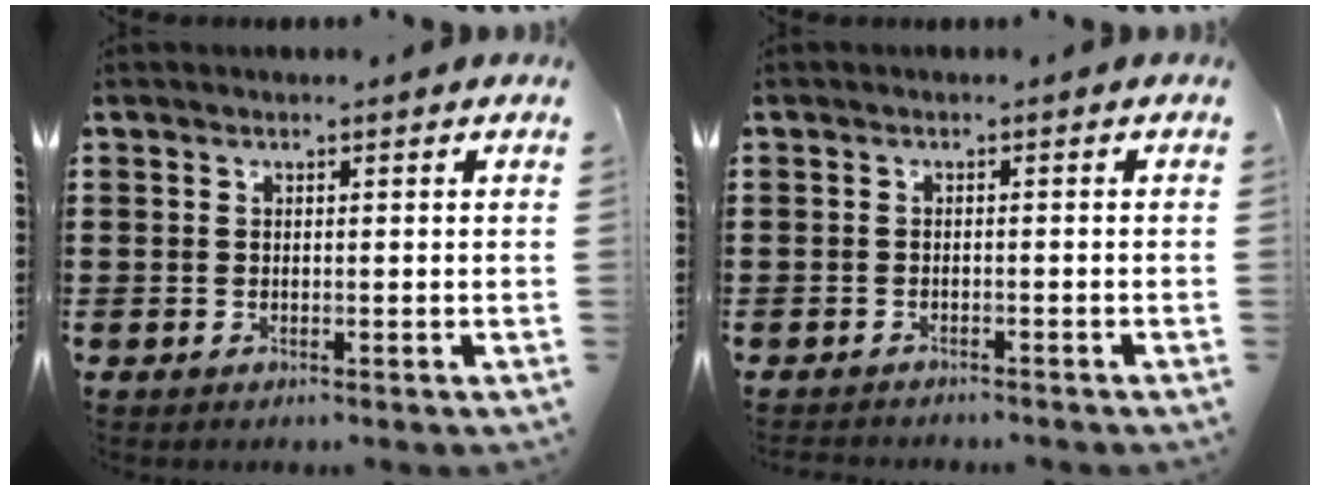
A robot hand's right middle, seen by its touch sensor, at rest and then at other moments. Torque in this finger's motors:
{"motor_torque": [0.01, -0.02, 0.00, 0.02]}